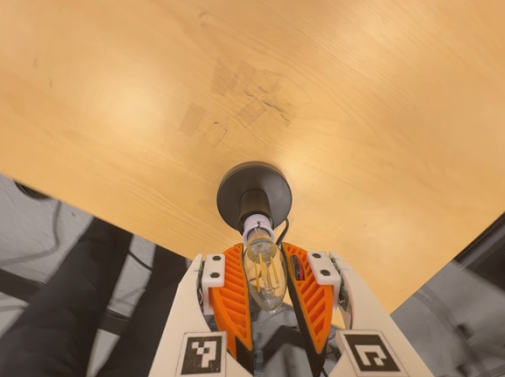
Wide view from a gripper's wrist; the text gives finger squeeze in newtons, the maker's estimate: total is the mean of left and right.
{"total": 10.6, "left": 9.8, "right": 11.3}